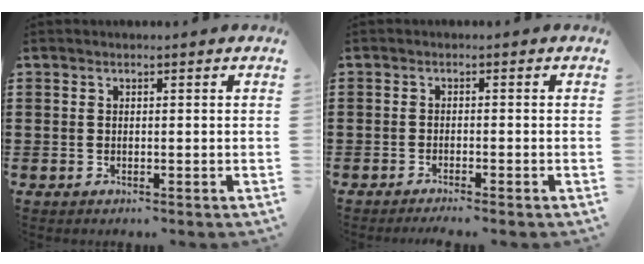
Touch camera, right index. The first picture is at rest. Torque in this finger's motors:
{"motor_torque": [0.33, -0.14, 0.15, 0.03]}